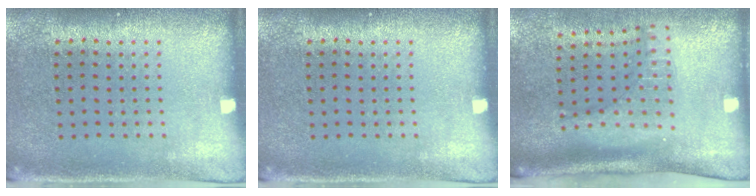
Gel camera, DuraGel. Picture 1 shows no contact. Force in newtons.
{"total": 0.0}
{"total": 2.1, "press": 1.4, "slide": 1.6}